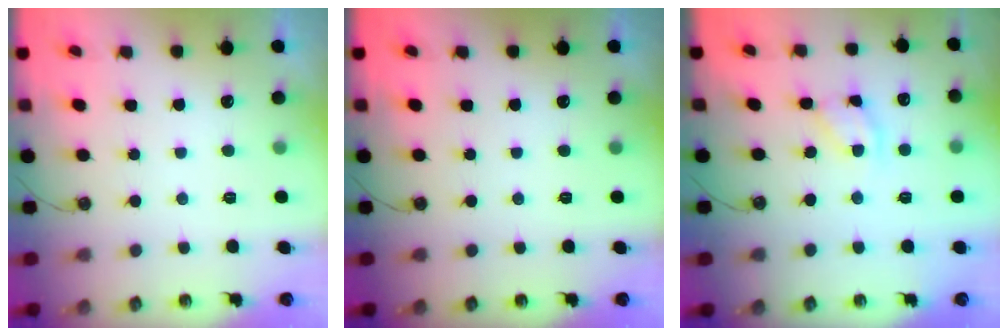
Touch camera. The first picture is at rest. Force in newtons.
{"total": 0.0}
{"total": 9.5, "press": 9.4, "slide": 0.6}